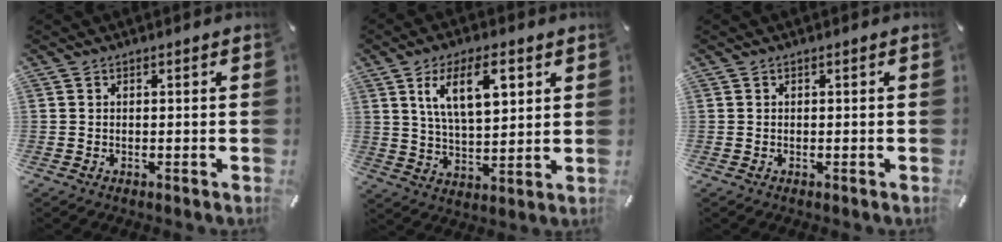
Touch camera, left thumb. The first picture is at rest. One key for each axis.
{"total": 12.8, "fx": 6.0, "fy": 5.9, "fz": 9.6, "tx": -0.167, "ty": -0.010, "tz": 0.100}
{"total": 0.0}